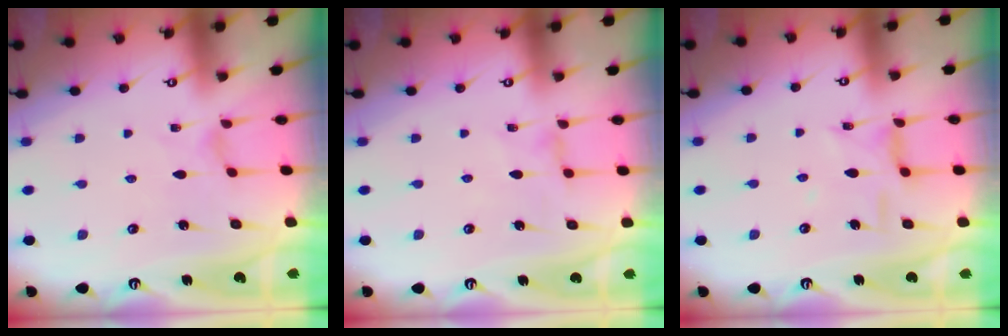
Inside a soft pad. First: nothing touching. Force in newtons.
{"total": 1.5, "press": 1.4, "slide": 0.4}
{"total": 8.6, "press": 8.5, "slide": 0.5}